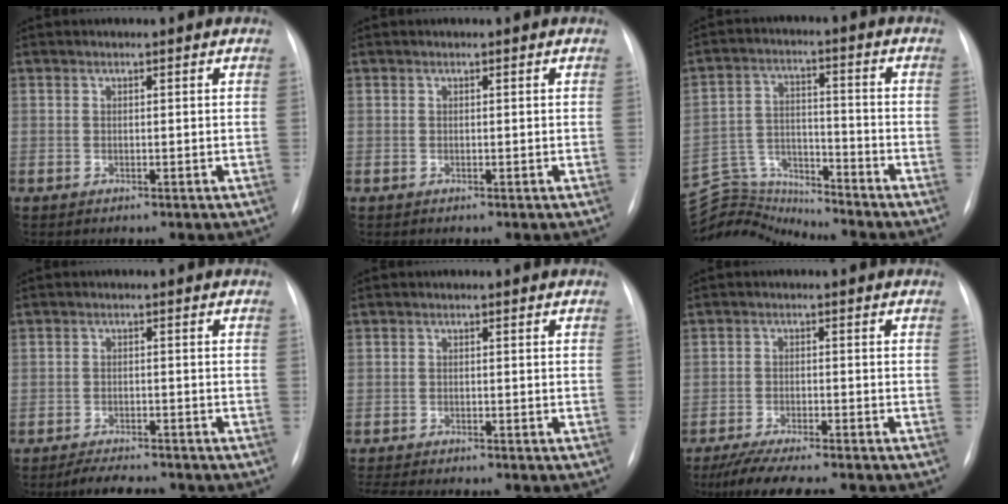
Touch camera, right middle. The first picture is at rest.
{"total": 0.0}
{"total": 11.1, "force": [-11.1, -0.3, -0.8], "torque": [0.003, 0.038, -0.202]}
{"total": 5.3, "force": [-4.8, 1.2, 2.0], "torque": [-0.033, -0.010, -0.073]}
{"total": 8.4, "force": [-7.3, 1.0, 3.9], "torque": [-0.053, -0.008, -0.107]}
{"total": 10.5, "force": [-9.0, 0.8, 5.3], "torque": [-0.077, -0.021, -0.138]}